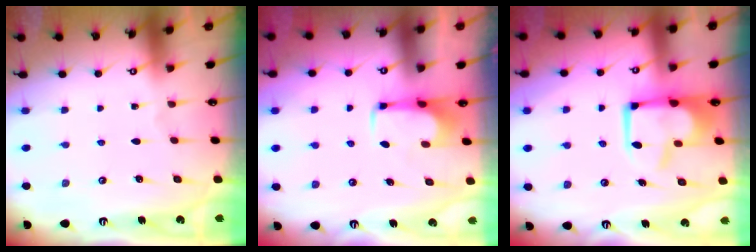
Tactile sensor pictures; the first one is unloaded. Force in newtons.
{"total": 1.9, "press": 1.9, "slide": 0.2}
{"total": 2.8, "press": 2.7, "slide": 0.8}